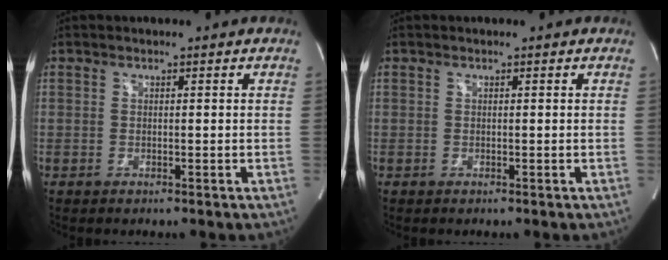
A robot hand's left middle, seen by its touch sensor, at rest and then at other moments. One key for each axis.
{"total": 0.0}